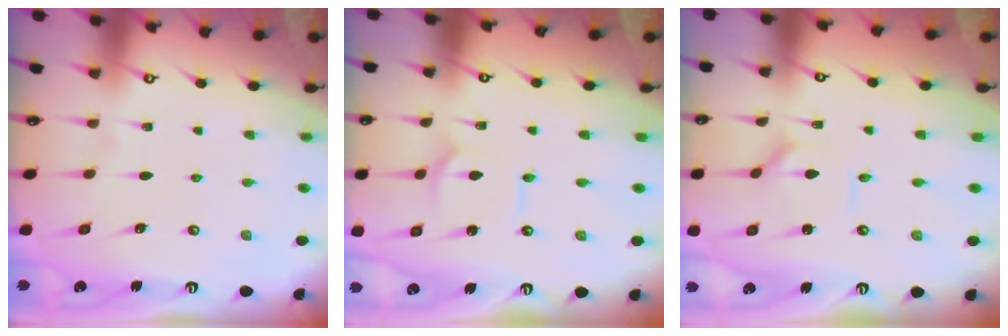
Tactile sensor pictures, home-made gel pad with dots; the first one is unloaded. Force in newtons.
{"total": 2.5, "press": 2.5, "slide": 0.1}
{"total": 1.3, "press": 1.2, "slide": 0.1}